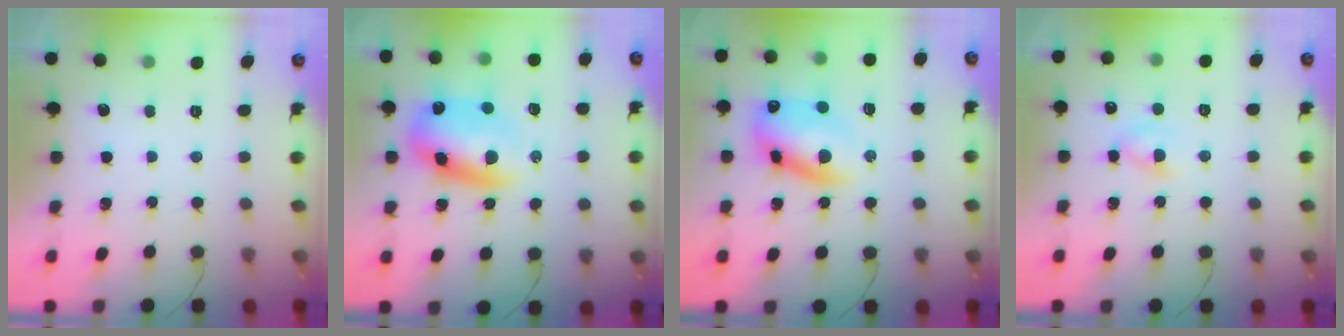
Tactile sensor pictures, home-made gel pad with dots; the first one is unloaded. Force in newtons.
{"total": 11.8, "press": 11.4, "slide": 2.9}
{"total": 12.3, "press": 11.9, "slide": 3.0}
{"total": 2.7, "press": 2.4, "slide": 1.2}